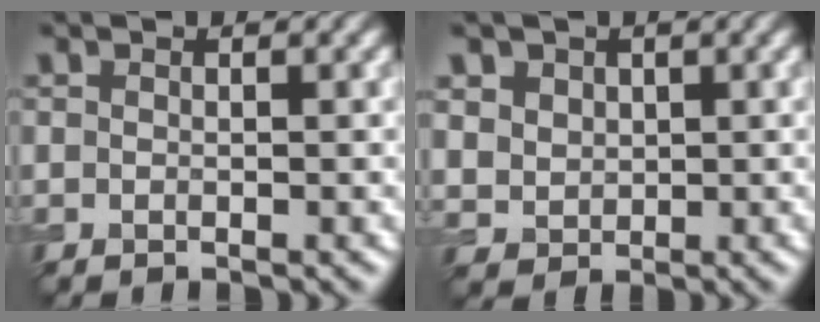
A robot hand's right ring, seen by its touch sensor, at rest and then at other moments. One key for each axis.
{"total": 3.9, "fx": 1.8, "fy": 3.2, "fz": 1.5, "tx": -0.054, "ty": 0.004, "tz": 0.038}